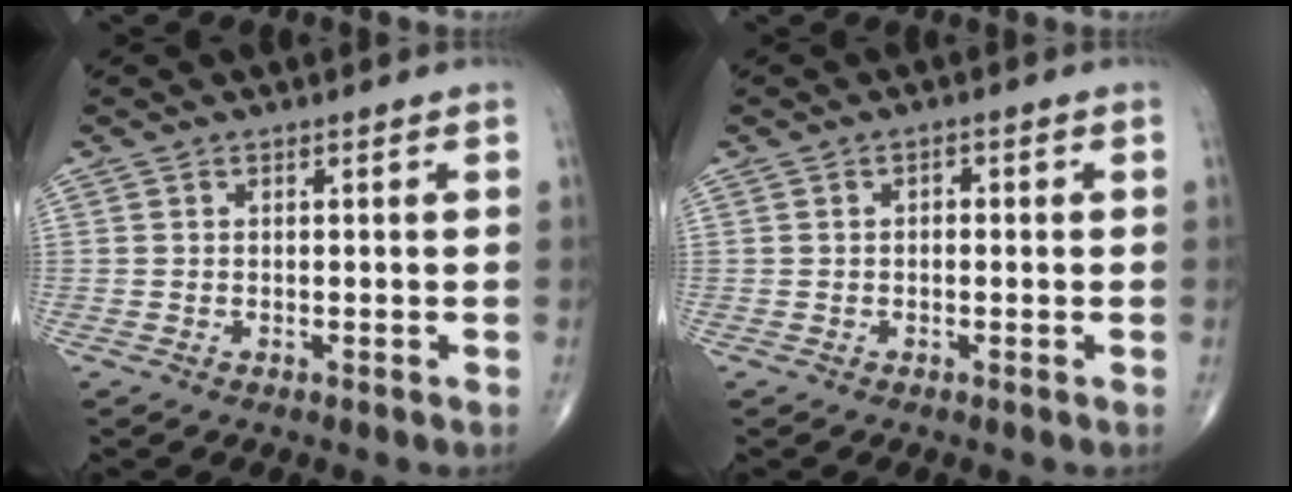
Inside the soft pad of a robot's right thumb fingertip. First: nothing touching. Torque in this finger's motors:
{"motor_torque": [-0.12, 0.23, 0.28, 0.04, 0.03]}